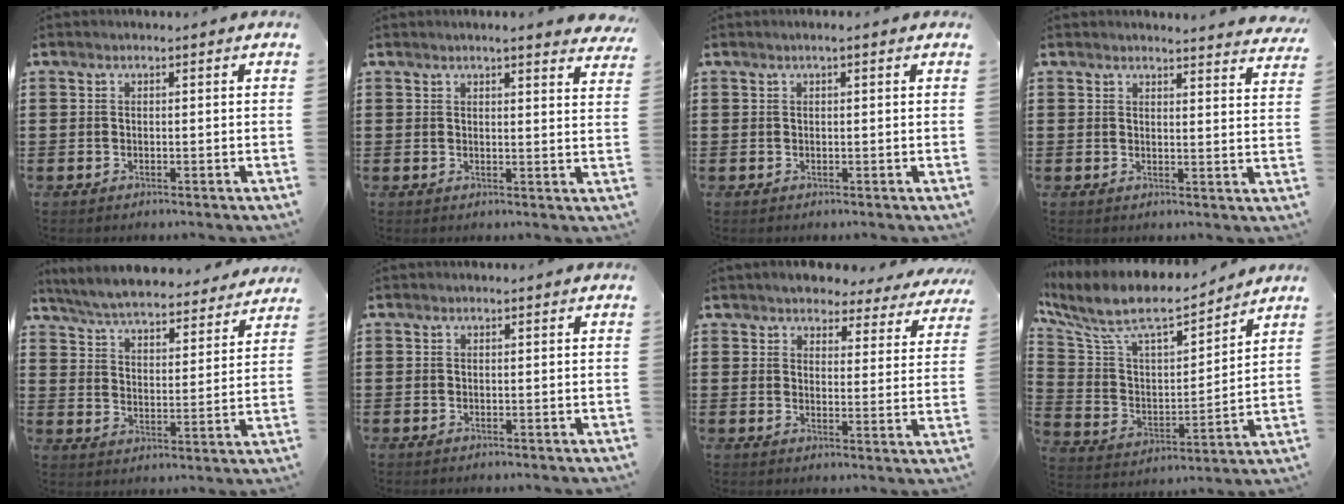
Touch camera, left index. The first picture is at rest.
{"total": 2.9, "force": [2.6, -0.5, 1.0], "torque": [-0.027, -0.006, 0.049]}
{"total": 0.9, "force": [0.3, 0.0, 0.8], "torque": [-0.014, 0.001, 0.006]}
{"total": 3.0, "force": [3.0, -0.5, 0.4], "torque": [-0.010, -0.017, 0.053]}
{"total": 6.0, "force": [5.9, -0.1, 1.2], "torque": [-0.051, -0.042, 0.100]}
{"total": 0.0}
{"total": 4.1, "force": [4.1, 0.5, 0.3], "torque": [-0.028, -0.022, 0.071]}
{"total": 9.3, "force": [7.6, 2.5, 4.8], "torque": [-0.129, -0.047, 0.127]}